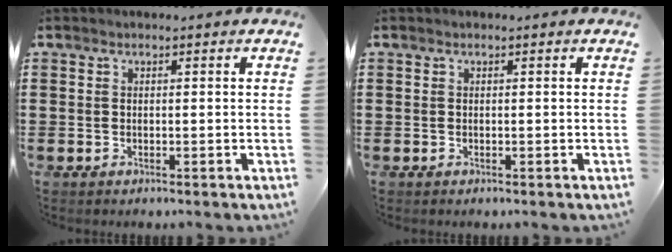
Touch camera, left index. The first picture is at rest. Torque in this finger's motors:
{"motor_torque": [0.00, 0.00, 0.00, 0.00]}